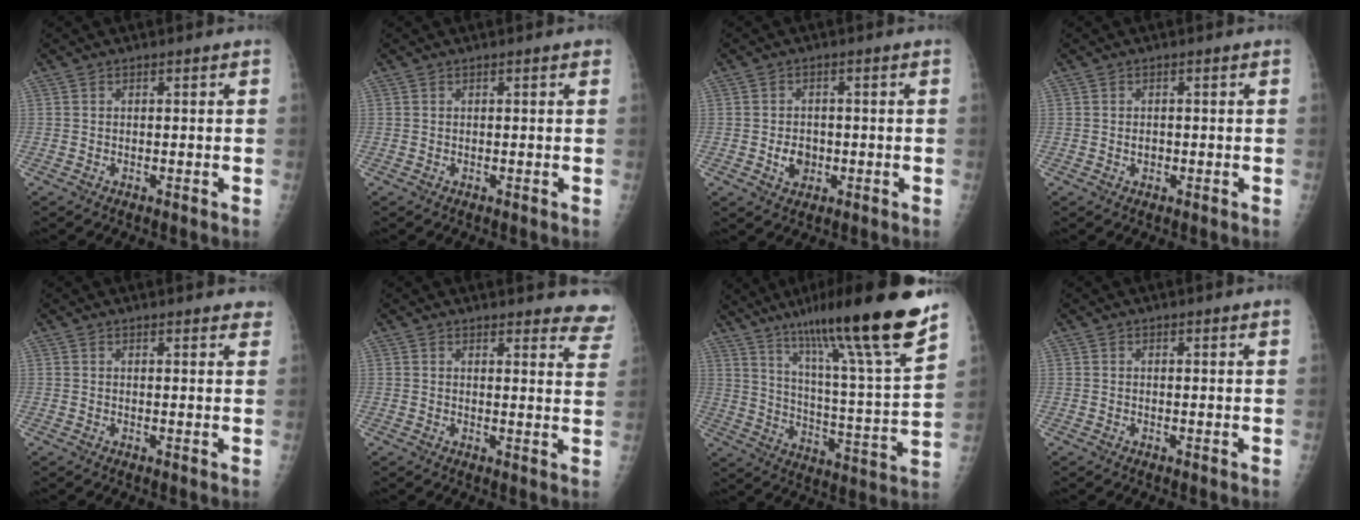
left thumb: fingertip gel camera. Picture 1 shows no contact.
{"total": 0.6, "force": [0.3, 0.1, 0.4], "torque": [-0.007, 0.001, 0.001]}
{"total": 3.9, "force": [-0.8, 3.1, 2.2], "torque": [-0.021, 0.004, -0.009]}
{"total": 1.2, "force": [-0.2, 1.0, 0.7], "torque": [-0.007, 0.002, -0.001]}
{"total": 4.4, "force": [4.0, 1.1, 1.5], "torque": [0.004, -0.012, 0.037]}
{"total": 10.7, "force": [10.4, 2.2, 1.8], "torque": [0.026, -0.076, 0.082]}
{"total": 24.9, "force": [17.4, 1.7, 17.7], "torque": [-0.264, -0.067, 0.277]}
{"total": 1.3, "force": [0.9, 0.0, 0.9], "torque": [-0.006, -0.001, 0.012]}